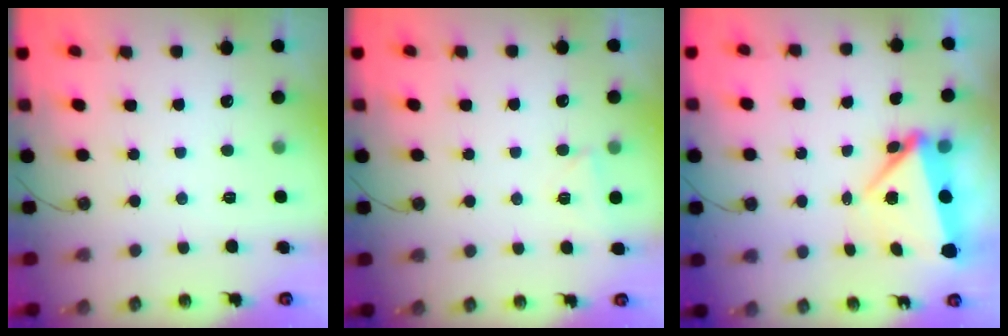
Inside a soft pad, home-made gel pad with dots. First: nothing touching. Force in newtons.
{"total": 2.8, "press": 2.7, "slide": 0.6}
{"total": 6.9, "press": 5.8, "slide": 3.7}